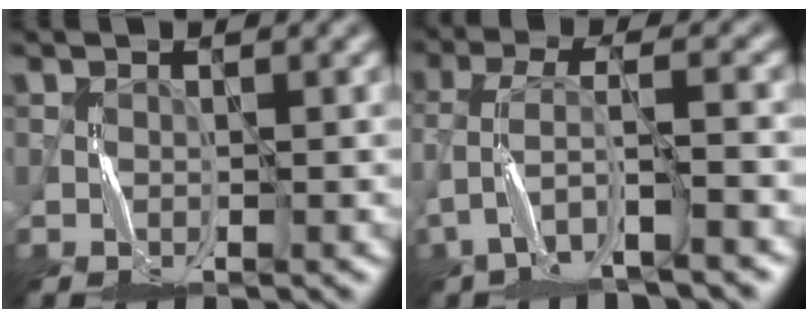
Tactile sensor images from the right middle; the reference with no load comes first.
{"total": 5.0, "force": [-3.1, 1.1, 3.7], "torque": [-0.088, 0.002, -0.064]}